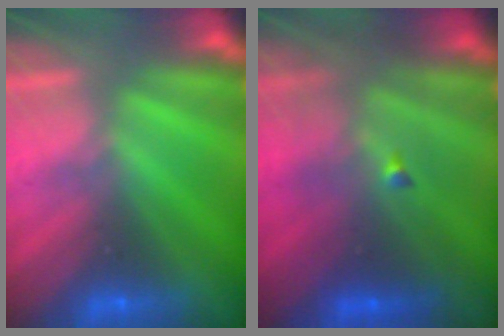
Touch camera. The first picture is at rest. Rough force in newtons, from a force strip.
{"total": 4.1}